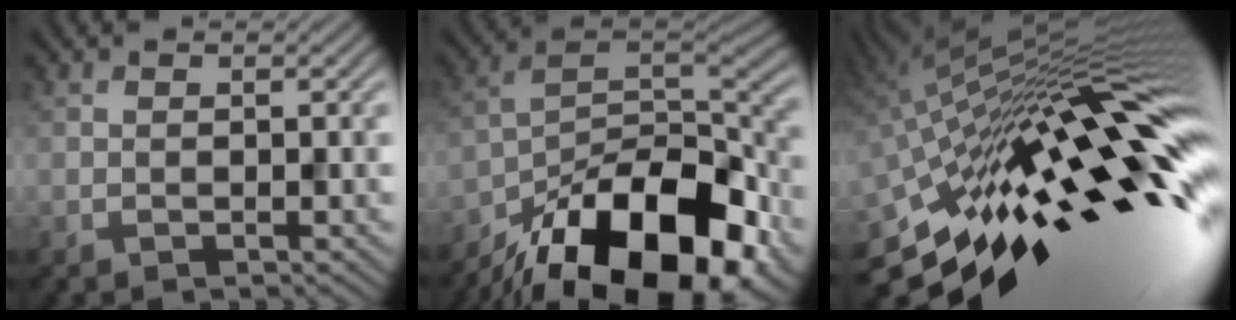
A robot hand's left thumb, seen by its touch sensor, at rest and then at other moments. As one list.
[{"total": 19.2, "force": [-12.8, 8.1, 11.7], "torque": [-0.202, -0.032, -0.211]}, {"total": 19.8, "force": [-3.7, 5.9, 18.5], "torque": [-0.312, 0.001, -0.092]}]